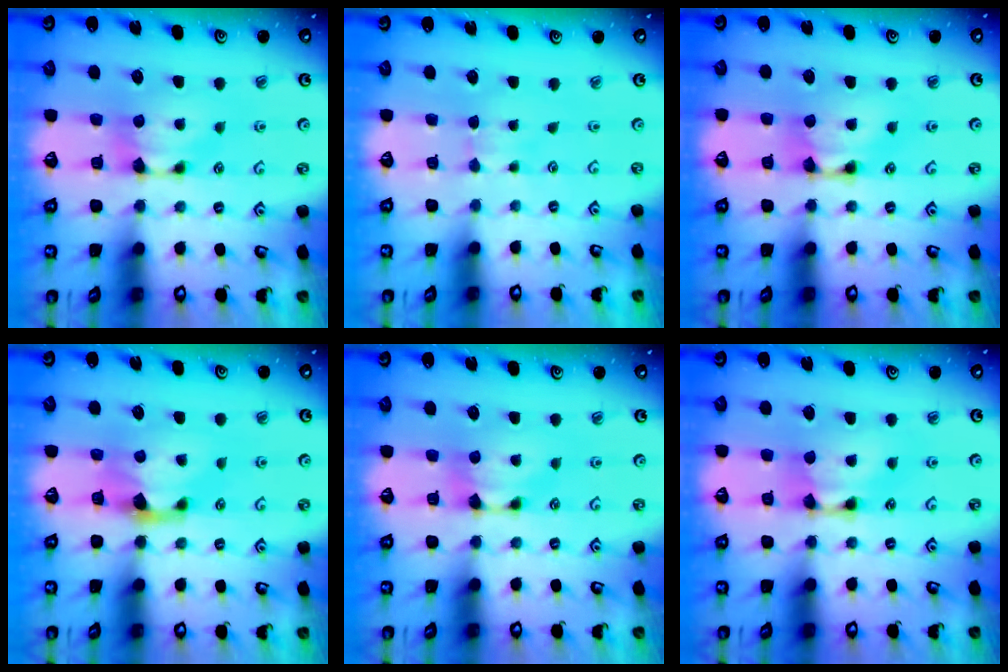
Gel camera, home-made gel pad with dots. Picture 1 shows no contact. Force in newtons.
{"total": 2.8, "press": 2.8, "slide": 0.5}
{"total": 2.3, "press": 2.3, "slide": 0.0}
{"total": 1.2, "press": 0.9, "slide": 0.9}
{"total": 0.0}
{"total": 1.7, "press": 1.7, "slide": 0.1}